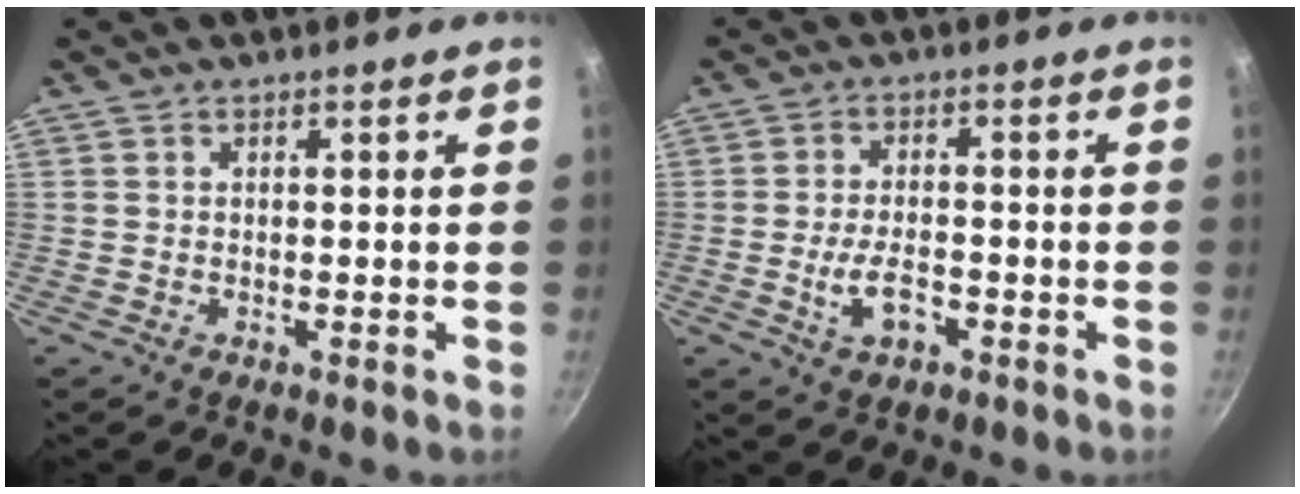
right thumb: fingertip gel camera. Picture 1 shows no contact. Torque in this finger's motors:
{"motor_torque": [-0.39, 0.05, -0.11, 0.03, 0.02]}